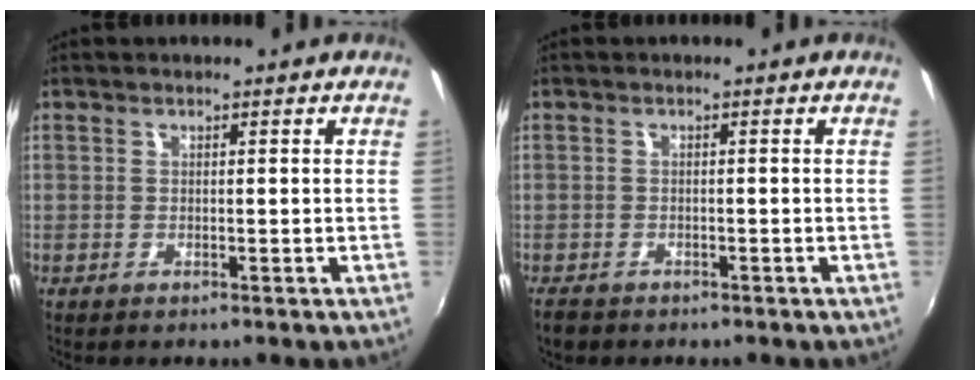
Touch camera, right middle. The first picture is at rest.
{"total": 2.7, "force": [-2.1, 1.4, 0.9], "torque": [-0.025, -0.009, -0.037]}